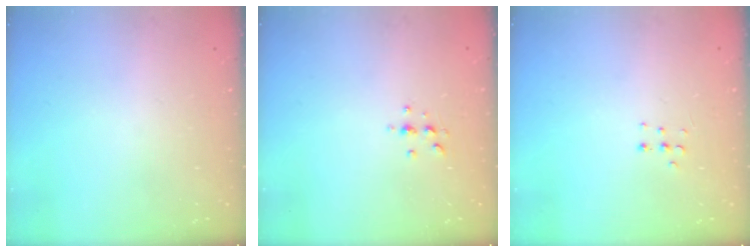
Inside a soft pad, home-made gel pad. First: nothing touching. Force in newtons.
{"total": 3.5, "press": 3.4, "slide": 0.3}
{"total": 3.8, "press": 3.7, "slide": 0.9}